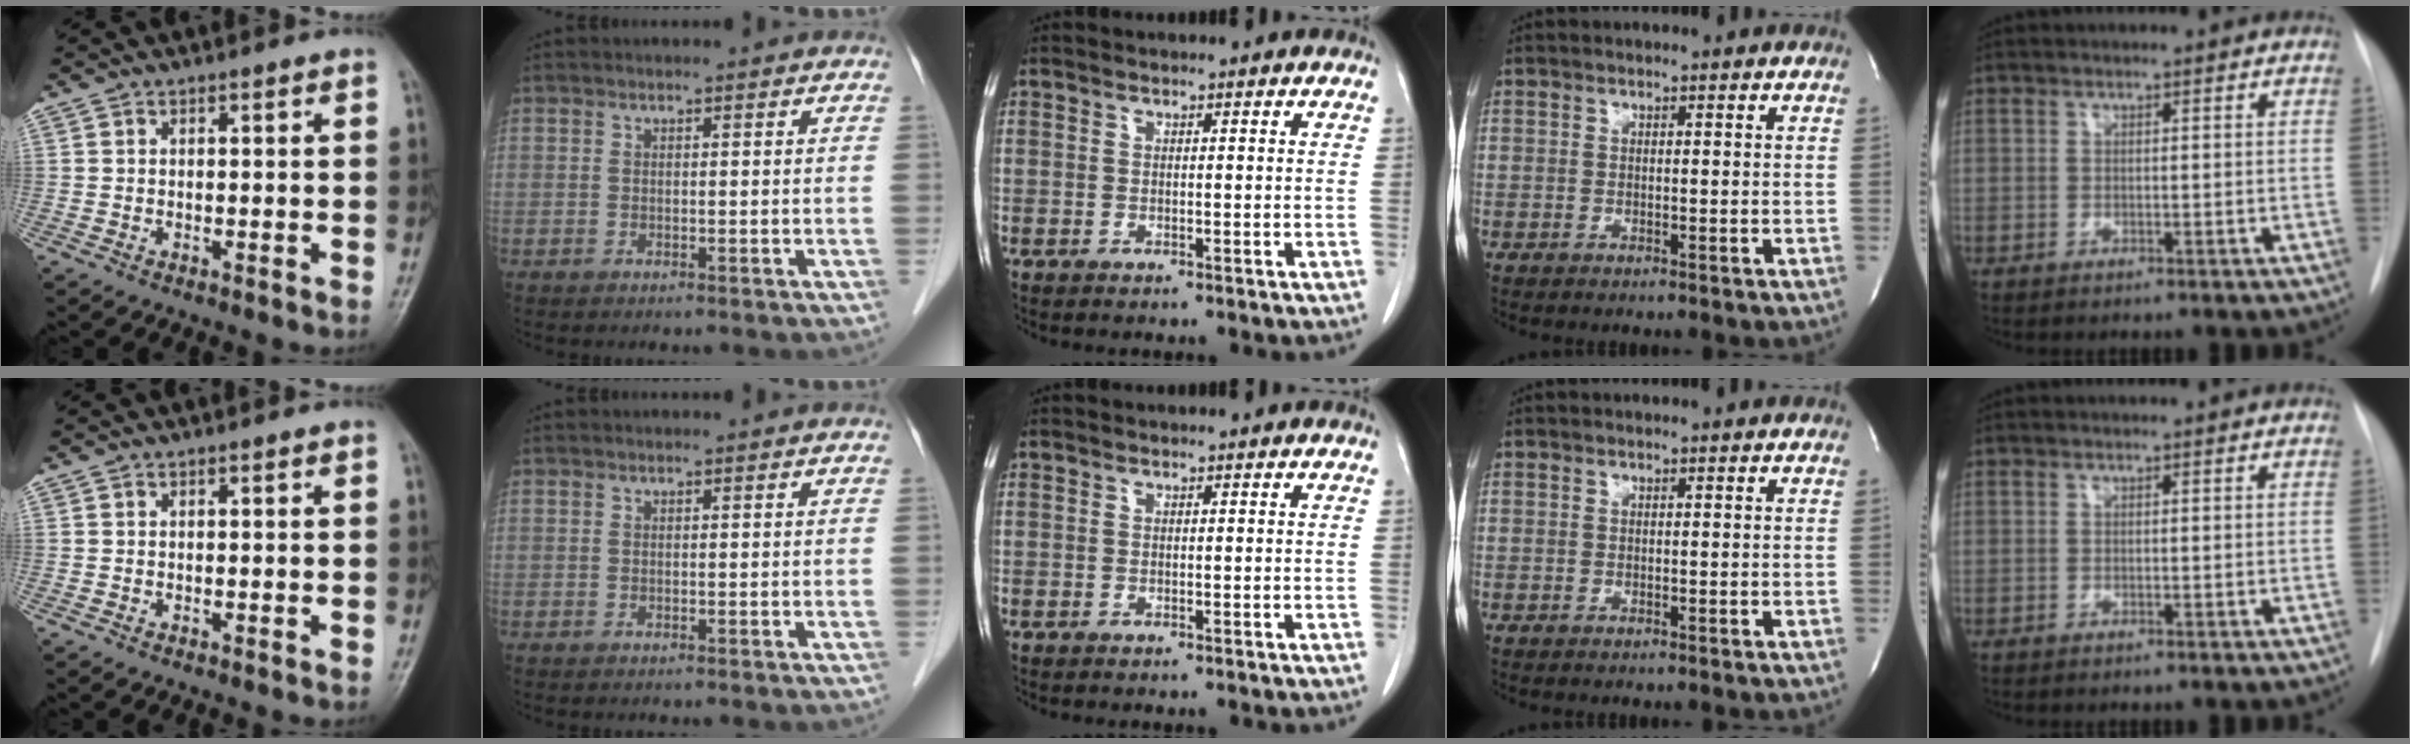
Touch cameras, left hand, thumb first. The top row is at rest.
{}